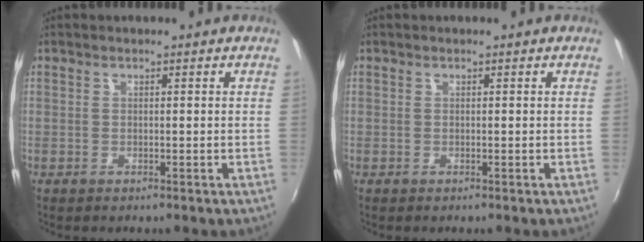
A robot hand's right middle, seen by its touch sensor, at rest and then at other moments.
{"total": 0.0}